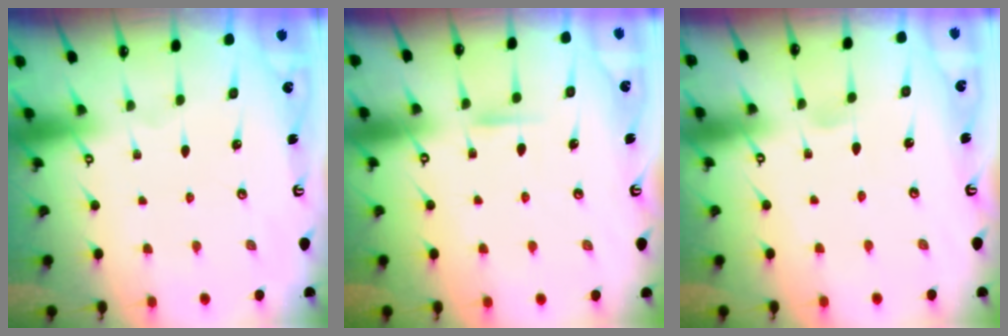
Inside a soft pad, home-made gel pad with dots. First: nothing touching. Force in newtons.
{"total": 5.5, "press": 5.5, "slide": 0.5}
{"total": 2.8, "press": 2.8, "slide": 0.4}